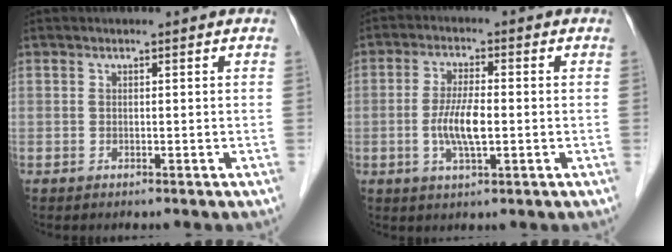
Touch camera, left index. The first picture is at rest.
{"total": 6.0, "force": [-1.6, 1.3, 5.7], "torque": [-0.119, -0.009, -0.028]}